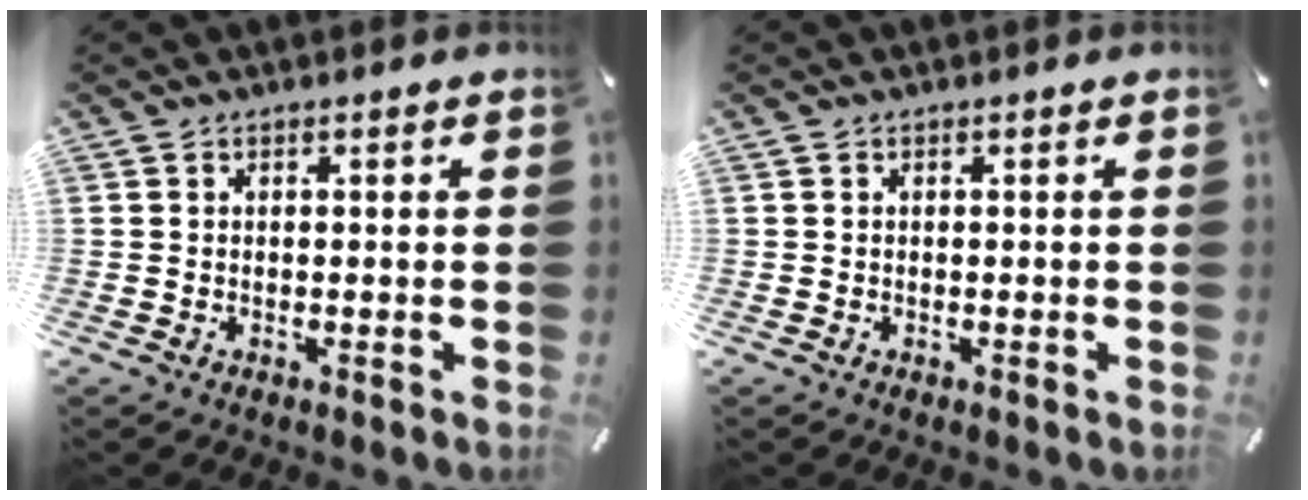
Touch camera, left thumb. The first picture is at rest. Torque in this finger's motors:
{"motor_torque": [0.00, 0.00, 0.00, 0.00, 0.00]}